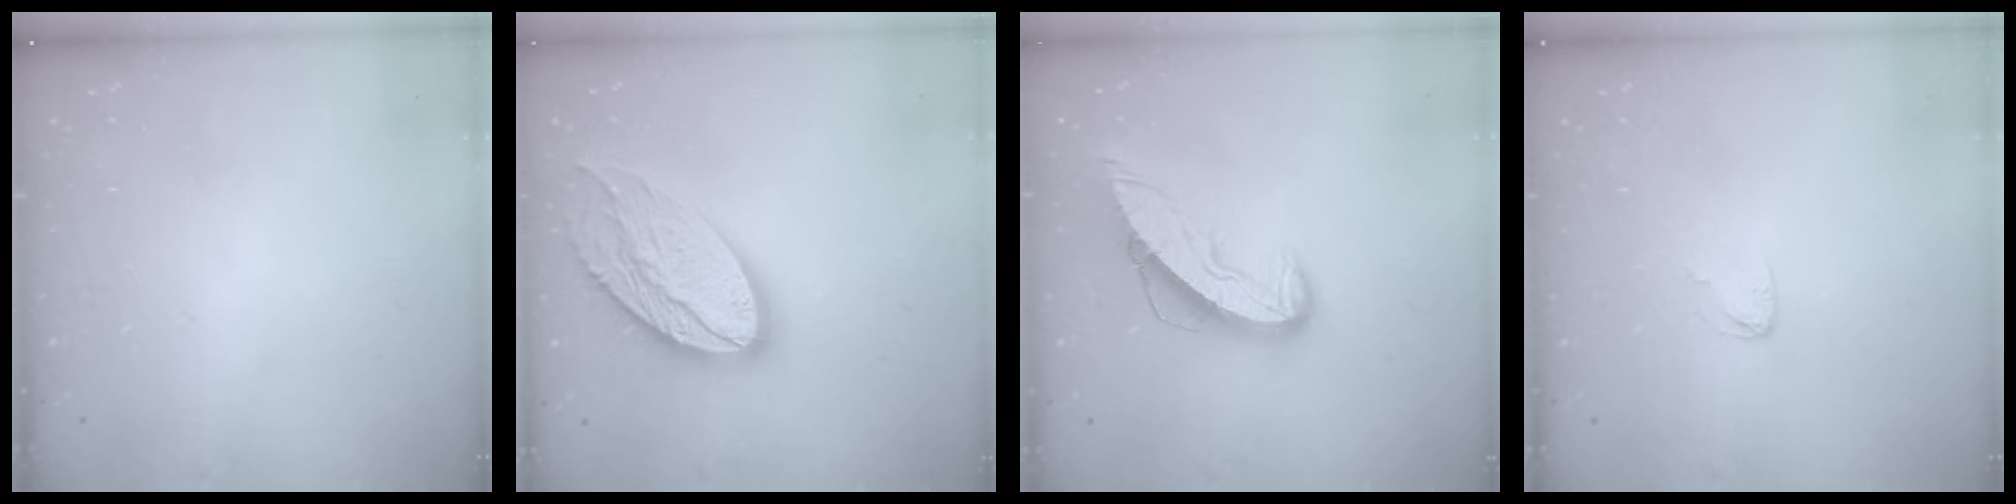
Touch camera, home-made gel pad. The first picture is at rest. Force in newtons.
{"total": 18.8, "press": 18.7, "slide": 1.3}
{"total": 10.1, "press": 10.0, "slide": 0.8}
{"total": 3.2, "press": 3.2, "slide": 0.3}